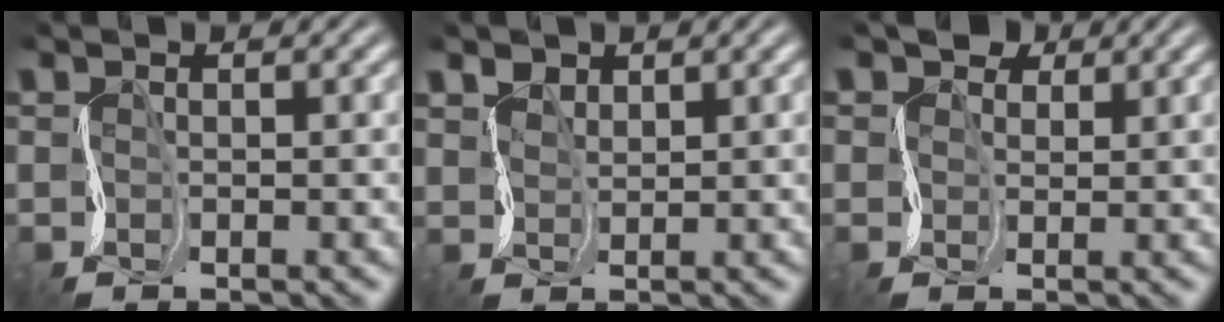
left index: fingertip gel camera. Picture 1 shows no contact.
{"total": 2.6, "force": [2.0, -0.5, -1.5], "torque": [0.007, 0.004, 0.038]}
{"total": 2.5, "force": [1.9, 1.5, 0.4], "torque": [-0.015, 0.016, 0.020]}